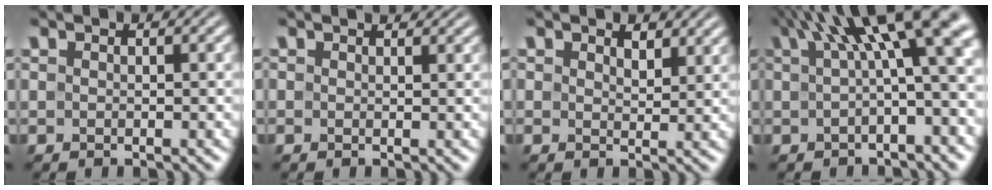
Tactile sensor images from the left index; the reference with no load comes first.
{"total": 1.1, "force": [1.0, 0.3, 0.2], "torque": [-0.006, -0.003, 0.011]}
{"total": 2.0, "force": [1.4, 1.0, 1.0], "torque": [-0.019, -0.006, 0.025]}
{"total": 10.9, "force": [4.0, 3.3, 9.5], "torque": [-0.133, 0.021, 0.060]}